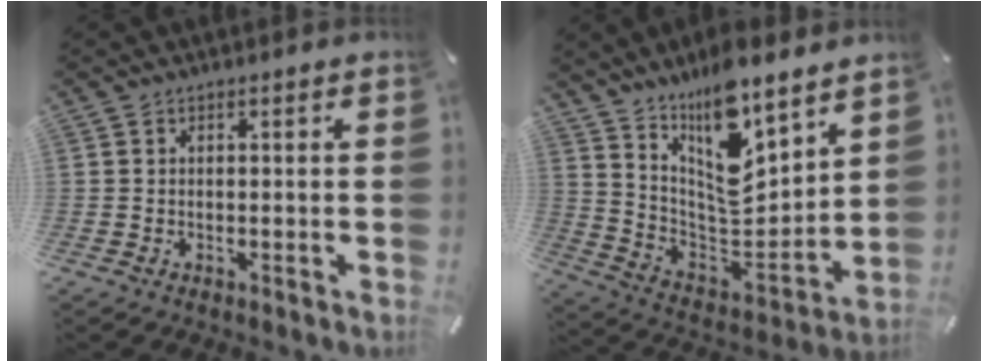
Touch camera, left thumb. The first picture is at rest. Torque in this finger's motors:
{"motor_torque": [1.66, -0.38, 1.68, -1.09, 0.21]}